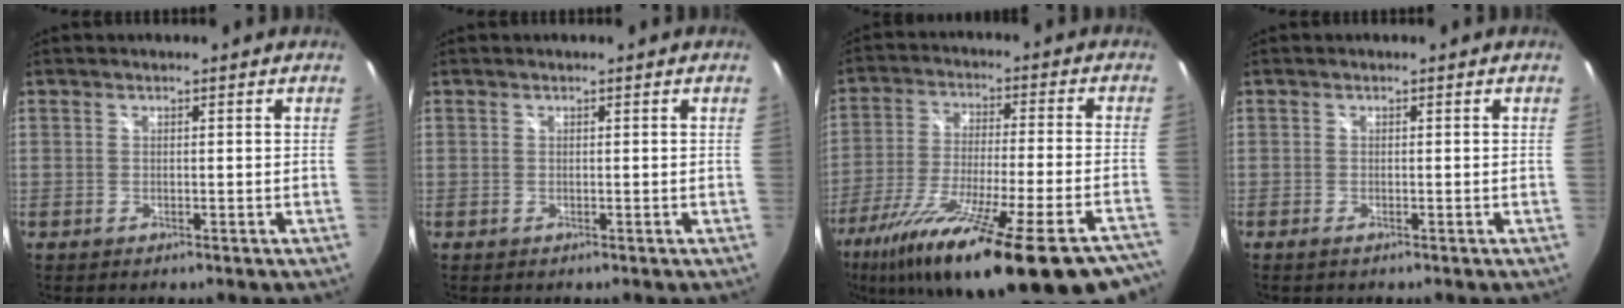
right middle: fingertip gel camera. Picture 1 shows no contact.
{"total": 0.0}
{"total": 33.4, "force": [-25.0, 5.9, 21.4], "torque": [-0.364, -0.092, -0.370]}
{"total": 0.8, "force": [-0.6, 0.1, 0.5], "torque": [-0.011, -0.003, -0.012]}